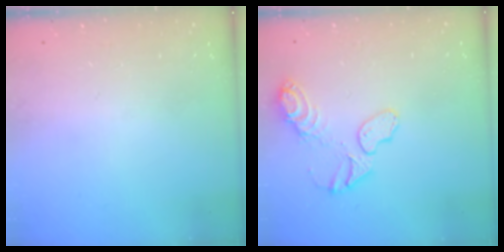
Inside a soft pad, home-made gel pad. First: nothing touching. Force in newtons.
{"total": 10.4, "press": 10.3, "slide": 1.0}